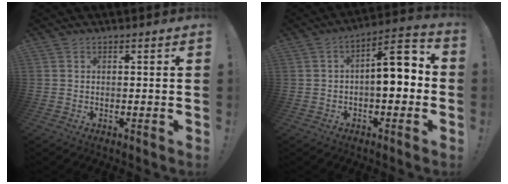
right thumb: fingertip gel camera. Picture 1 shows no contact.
{"total": 10.7, "force": [0.2, 4.7, 9.6], "torque": [-0.124, 0.000, 0.001]}